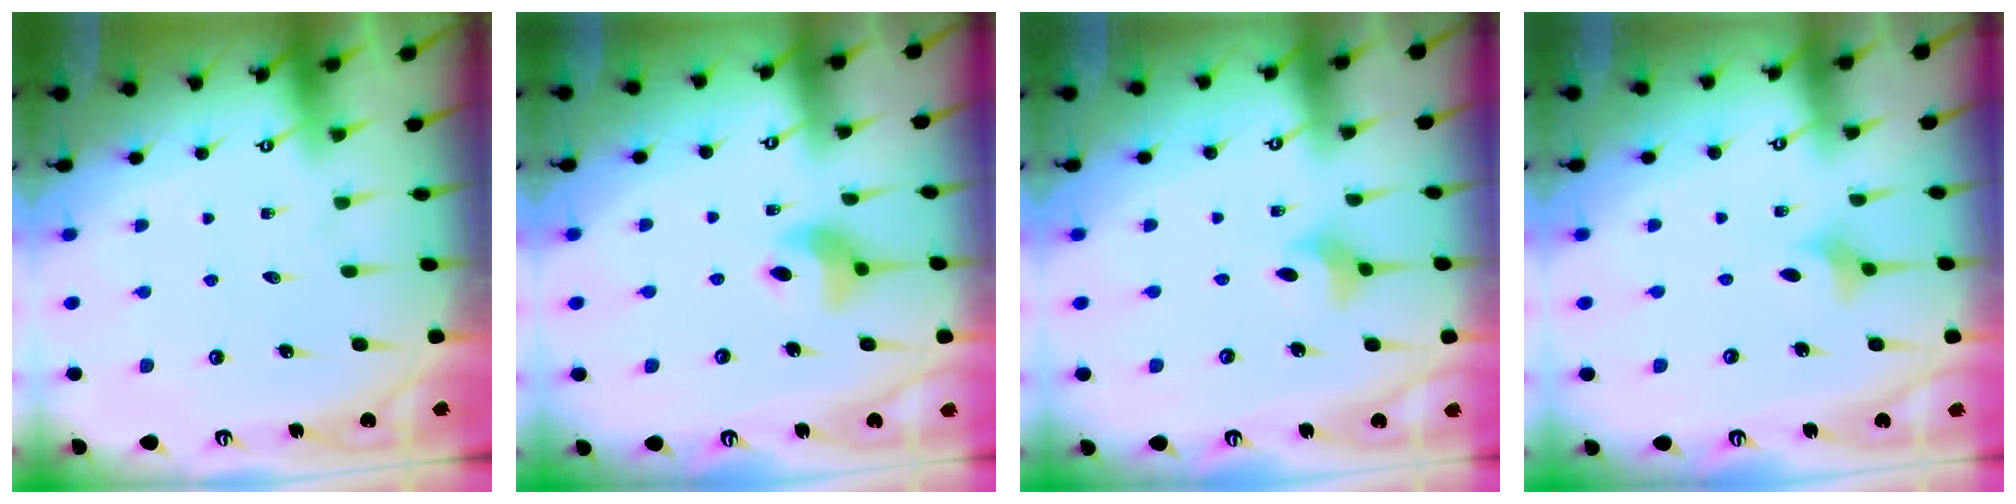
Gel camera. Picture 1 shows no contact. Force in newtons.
{"total": 9.2, "press": 9.1, "slide": 1.5}
{"total": 3.8, "press": 3.8, "slide": 0.1}
{"total": 2.6, "press": 2.5, "slide": 0.7}